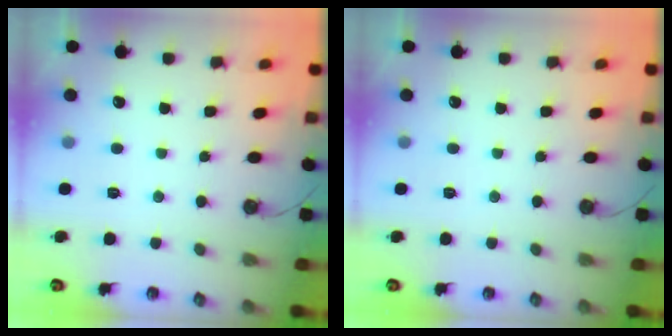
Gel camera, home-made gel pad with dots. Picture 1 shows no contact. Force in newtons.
{"total": 0.0}